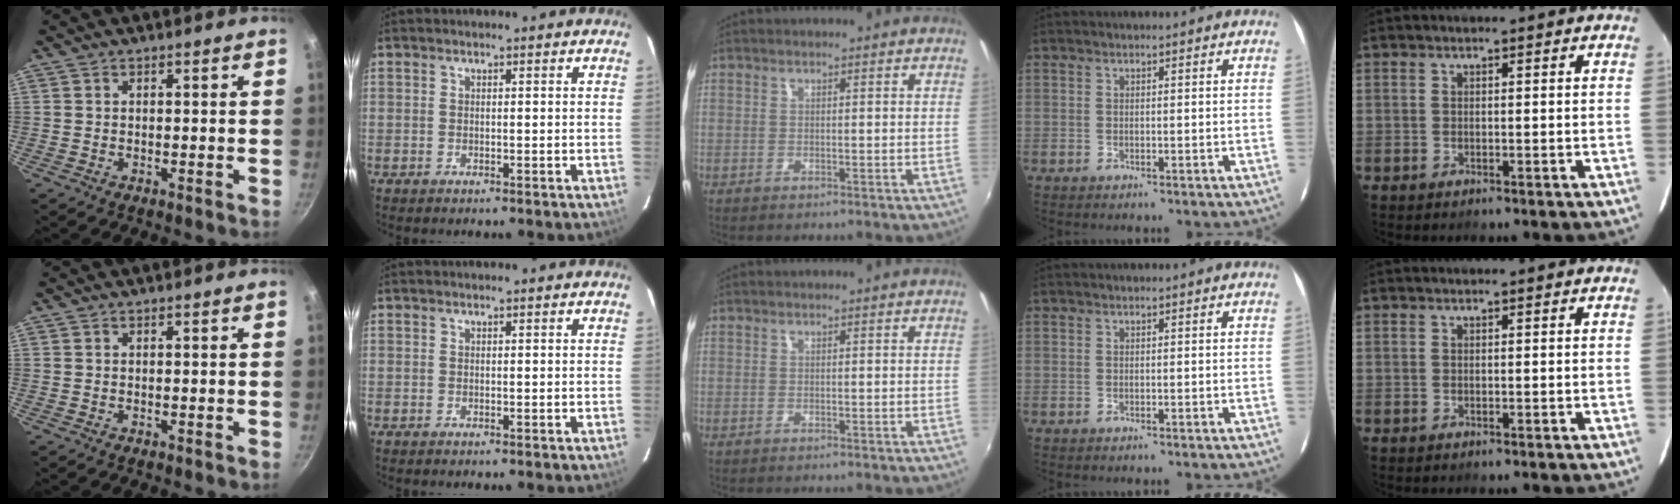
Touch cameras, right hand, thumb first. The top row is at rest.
{}